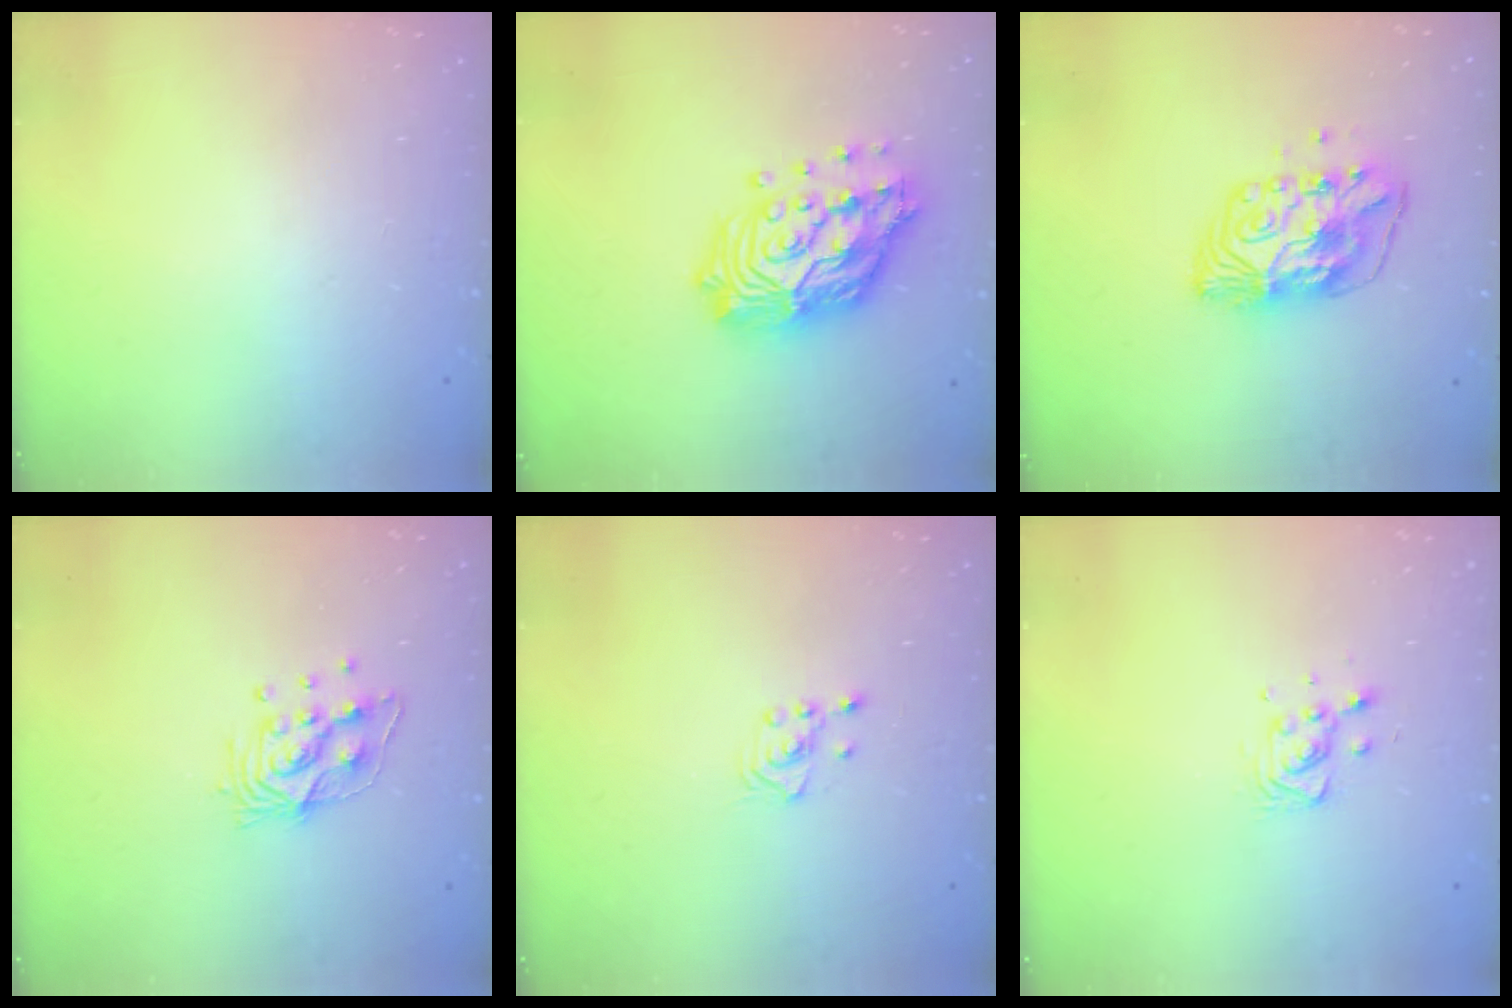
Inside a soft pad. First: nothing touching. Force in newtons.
{"total": 19.3, "press": 19.2, "slide": 2.1}
{"total": 10.4, "press": 10.4, "slide": 1.1}
{"total": 10.3, "press": 10.3, "slide": 0.7}
{"total": 2.1, "press": 2.1, "slide": 0.1}
{"total": 7.3, "press": 7.1, "slide": 2.0}